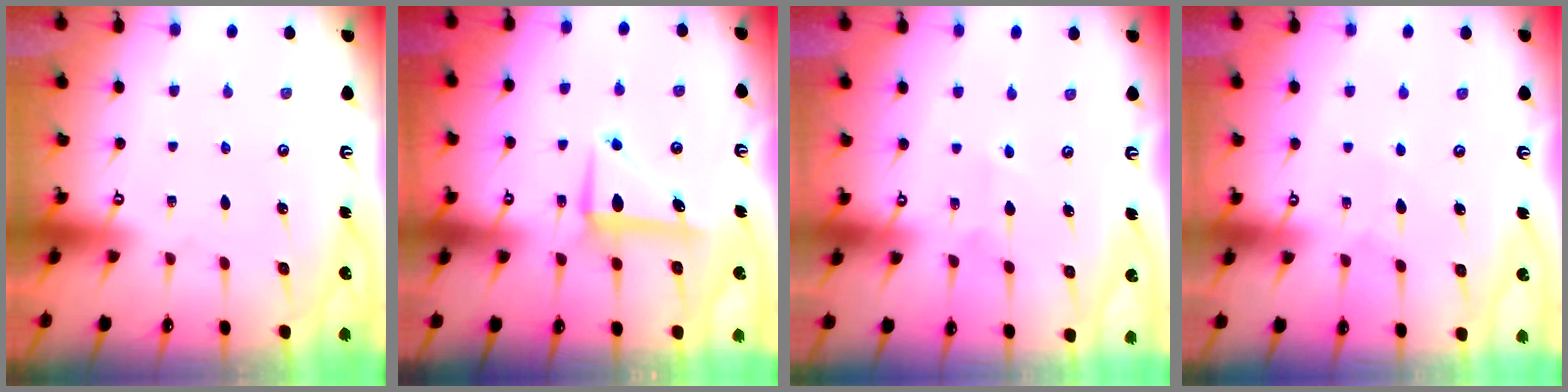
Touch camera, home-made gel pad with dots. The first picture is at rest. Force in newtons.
{"total": 7.9, "press": 7.9, "slide": 1.0}
{"total": 3.7, "press": 3.6, "slide": 0.5}
{"total": 4.9, "press": 4.9, "slide": 0.3}